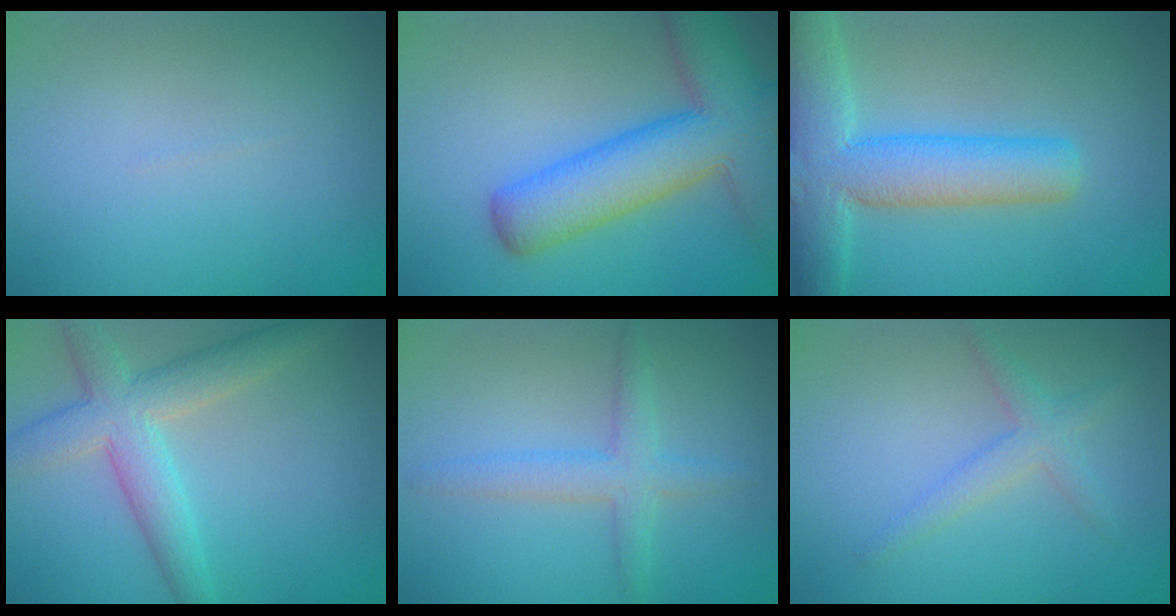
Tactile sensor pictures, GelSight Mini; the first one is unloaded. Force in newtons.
{"total": 10.0, "press": 10.0, "slide": 0.6}
{"total": 7.7, "press": 7.7, "slide": 0.4}
{"total": 5.4, "press": 5.4, "slide": 0.1}
{"total": 2.7, "press": 2.7, "slide": 0.2}
{"total": 2.2, "press": 2.2, "slide": 0.1}